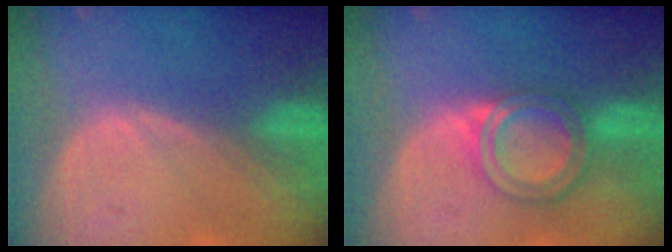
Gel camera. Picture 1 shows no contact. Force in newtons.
{"total": 6.2, "press": 5.4, "slide": 3.0}